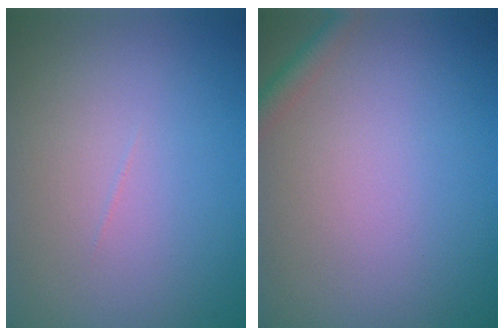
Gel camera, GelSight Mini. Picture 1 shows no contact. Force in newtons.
{"total": 1.5, "press": 1.5, "slide": 0.0}